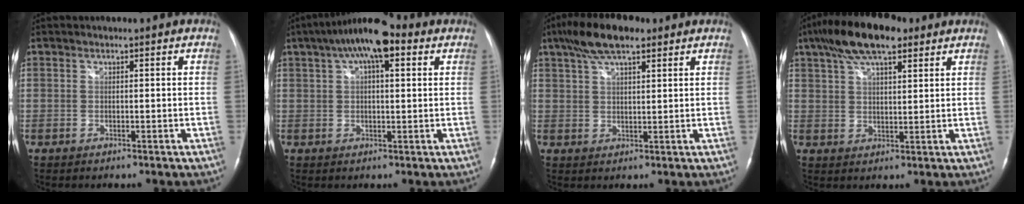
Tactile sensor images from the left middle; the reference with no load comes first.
{"total": 11.4, "force": [5.8, 3.5, 9.2], "torque": [-0.165, 0.040, 0.092]}
{"total": 8.7, "force": [5.9, 2.7, 5.9], "torque": [-0.115, 0.022, 0.102]}
{"total": 11.9, "force": [7.9, 4.0, 8.1], "torque": [-0.153, 0.030, 0.138]}